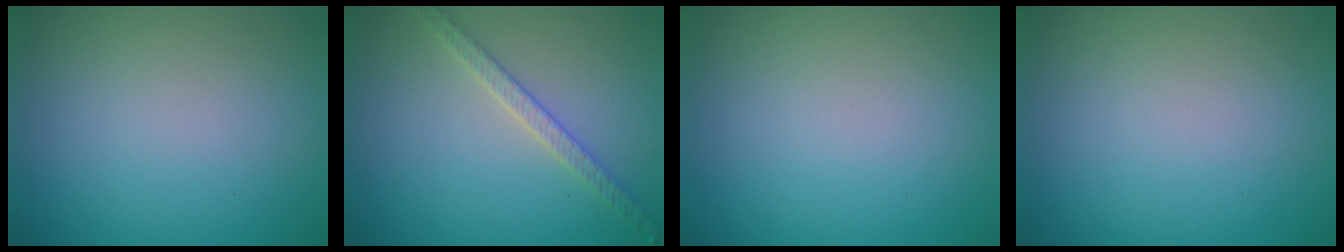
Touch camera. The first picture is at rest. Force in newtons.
{"total": 2.5, "press": 2.4, "slide": 0.4}
{"total": 0.0}
{"total": 0.0}